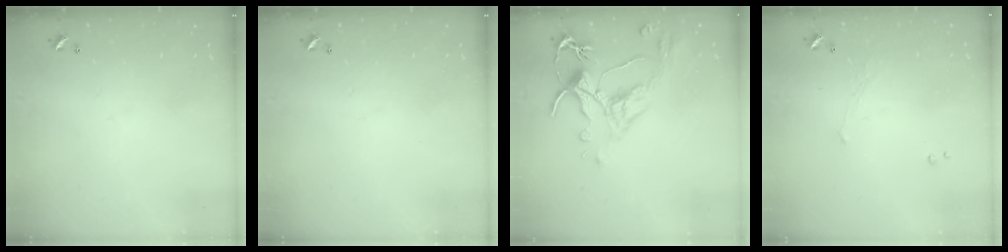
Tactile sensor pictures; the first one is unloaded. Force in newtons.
{"total": 0.0}
{"total": 3.1, "press": 2.7, "slide": 1.4}
{"total": 1.1, "press": 1.0, "slide": 0.6}